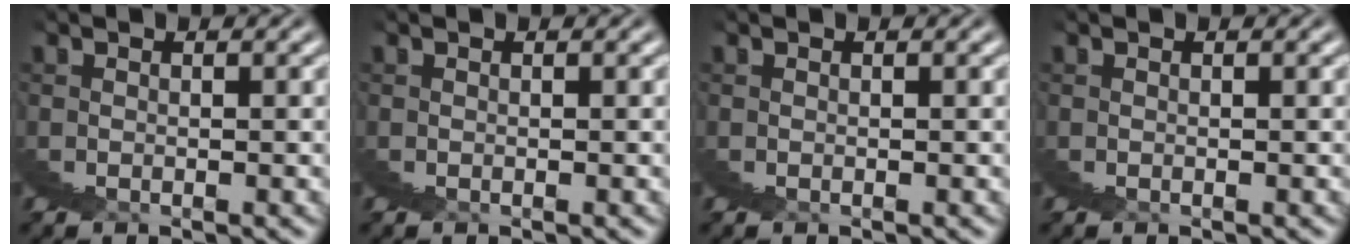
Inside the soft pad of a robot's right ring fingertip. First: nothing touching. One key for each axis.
{"total": 0.0}
{"total": 0.0}
{"total": 0.0}